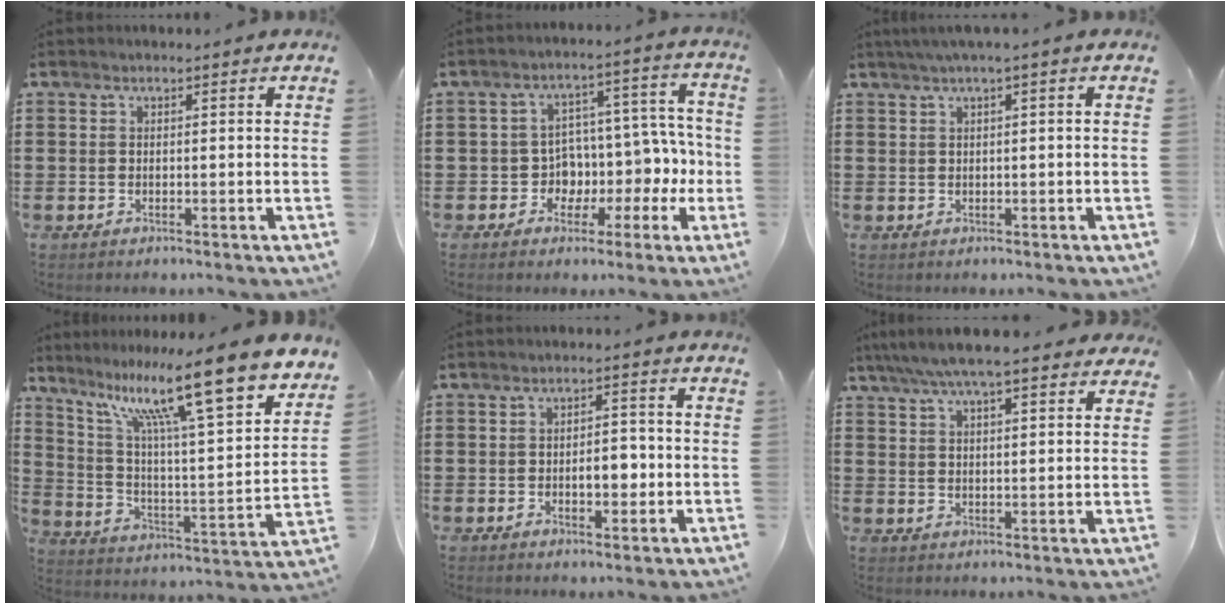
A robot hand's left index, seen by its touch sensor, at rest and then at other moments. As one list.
[{"total": 5.2, "force": [-0.5, 5.1, 1.2], "torque": [-0.046, -0.024, -0.006]}, {"total": 1.6, "force": [0.2, -0.1, 1.6], "torque": [-0.026, -0.003, 0.004]}, {"total": 16.3, "force": [11.7, 1.6, 11.3], "torque": [-0.225, -0.074, 0.184]}, {"total": 4.3, "force": [-0.7, 2.2, 3.7], "torque": [-0.054, -0.001, -0.020]}, {"total": 6.6, "force": [5.7, 0.7, 3.2], "torque": [-0.078, -0.013, 0.102]}]